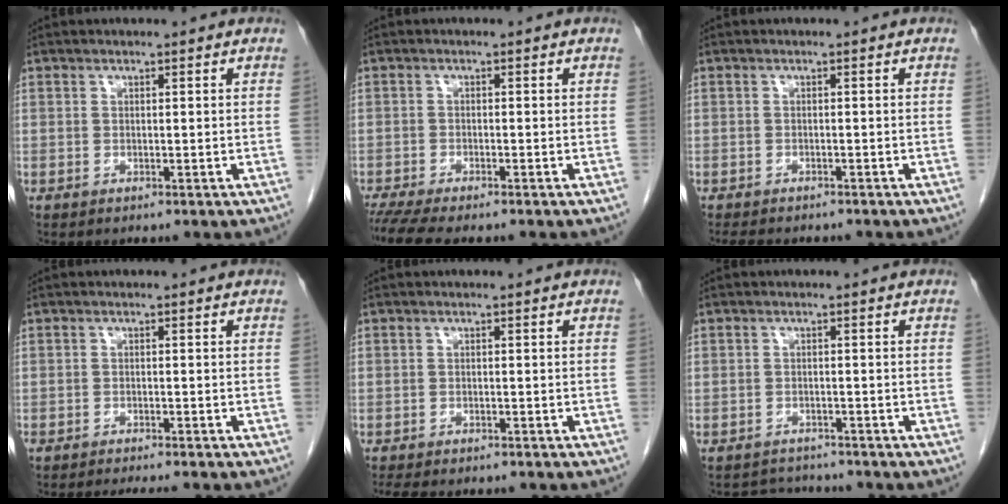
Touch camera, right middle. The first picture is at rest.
{"total": 6.1, "force": [-5.2, 0.5, 3.2], "torque": [-0.049, -0.013, -0.085]}
{"total": 6.0, "force": [-5.1, 1.7, 2.5], "torque": [-0.038, -0.007, -0.070]}
{"total": 5.5, "force": [-4.8, 0.6, 2.5], "torque": [-0.026, -0.008, -0.069]}
{"total": 6.6, "force": [-5.7, 1.7, 2.9], "torque": [-0.043, -0.007, -0.079]}
{"total": 2.9, "force": [-2.7, 0.8, -0.9], "torque": [0.007, -0.002, -0.045]}